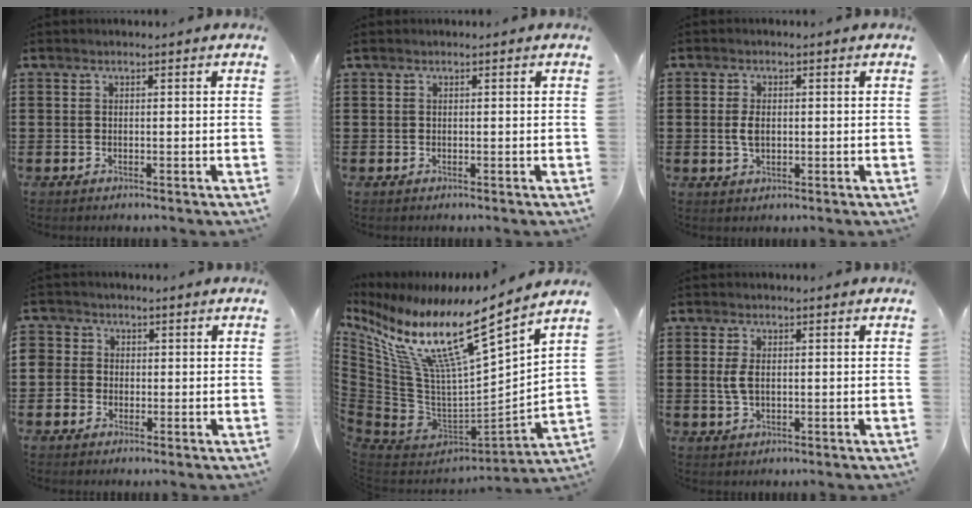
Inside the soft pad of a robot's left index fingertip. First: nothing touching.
{"total": 0.0}
{"total": 2.8, "force": [0.1, 1.6, 2.3], "torque": [-0.056, 0.003, -0.002]}
{"total": 2.7, "force": [-0.5, 2.7, -0.1], "torque": [-0.013, 0.007, -0.015]}
{"total": 14.2, "force": [9.2, 2.7, 10.4], "torque": [-0.228, -0.072, 0.148]}
{"total": 3.1, "force": [0.2, 1.7, 2.5], "torque": [-0.068, 0.002, -0.002]}